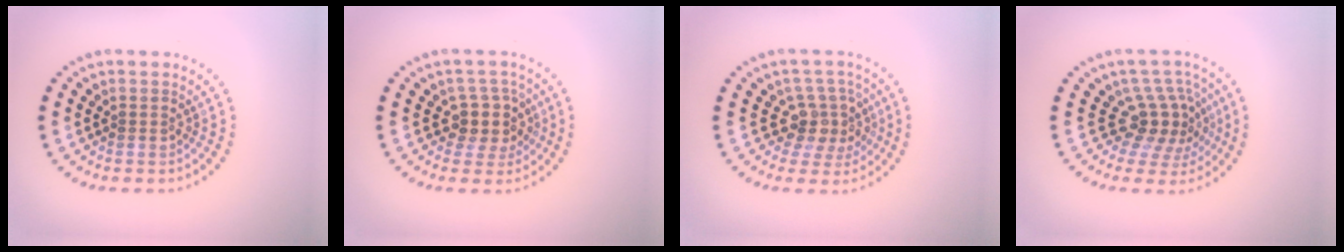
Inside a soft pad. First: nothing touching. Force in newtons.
{"total": 2.9, "press": 2.3, "slide": 1.7}
{"total": 3.7, "press": 2.9, "slide": 2.4}
{"total": 4.0, "press": 2.8, "slide": 2.7}